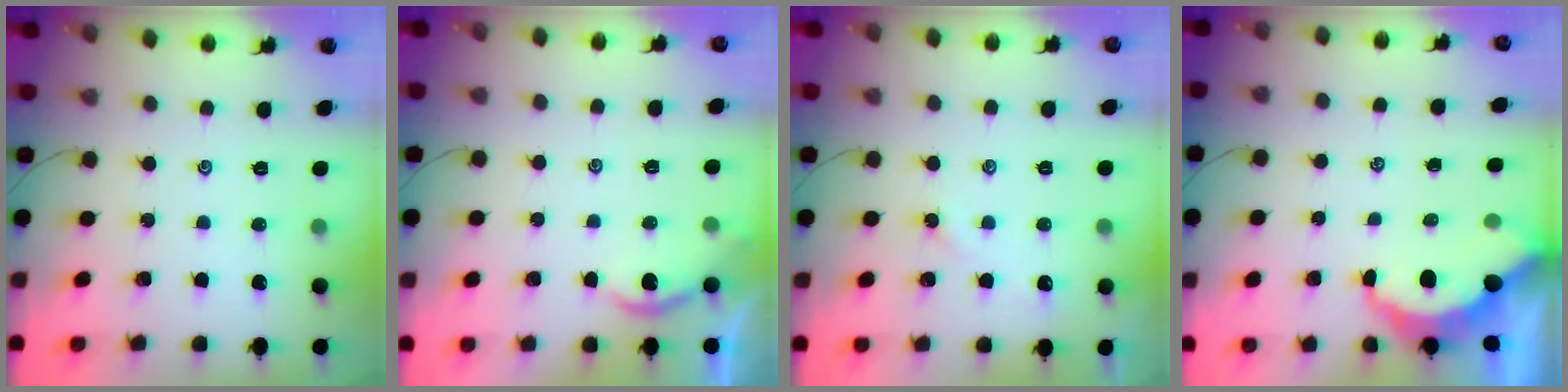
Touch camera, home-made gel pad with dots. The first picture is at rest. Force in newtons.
{"total": 2.0, "press": 2.0, "slide": 0.2}
{"total": 2.2, "press": 2.2, "slide": 0.4}
{"total": 5.2, "press": 5.2, "slide": 0.6}